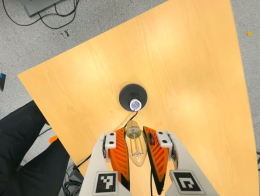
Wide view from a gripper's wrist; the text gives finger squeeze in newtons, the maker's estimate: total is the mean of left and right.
{"total": 23.2, "left": 24.8, "right": 21.6}